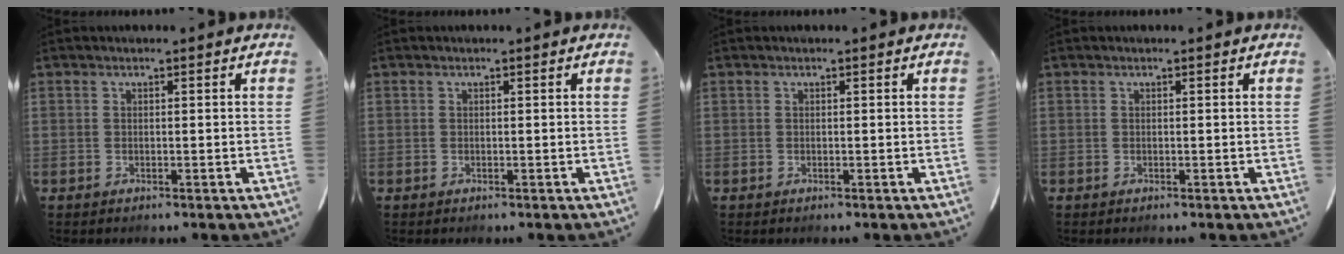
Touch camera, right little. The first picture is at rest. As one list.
[{"total": 0.0}, {"total": 0.0}, {"total": 0.0}]